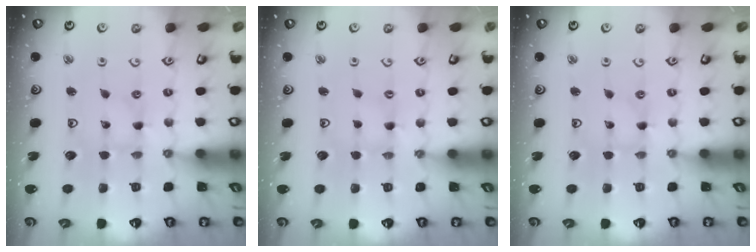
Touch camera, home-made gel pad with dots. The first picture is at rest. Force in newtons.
{"total": 0.0}
{"total": 0.0}